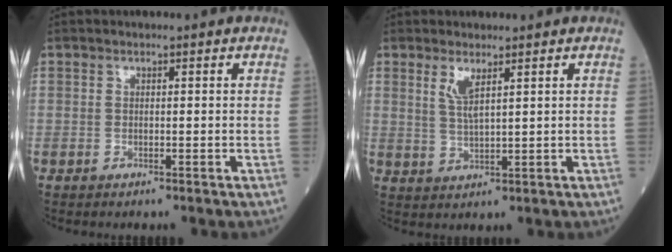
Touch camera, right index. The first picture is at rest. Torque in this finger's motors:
{"motor_torque": [0.43, 0.20, 0.15, 0.07]}